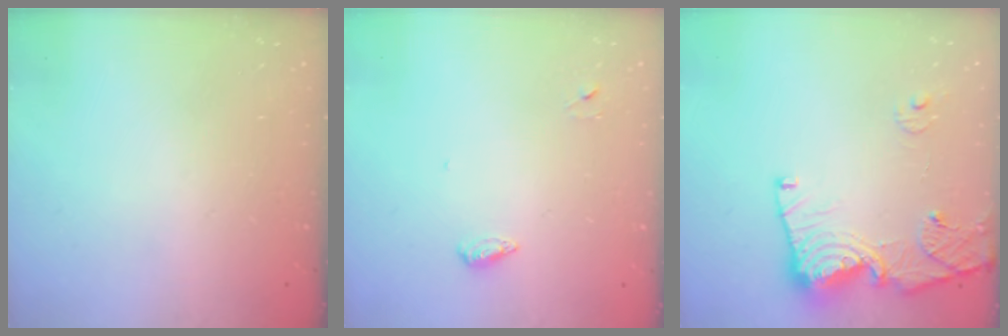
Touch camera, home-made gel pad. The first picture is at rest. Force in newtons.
{"total": 4.6, "press": 4.4, "slide": 1.0}
{"total": 14.7, "press": 14.6, "slide": 1.8}